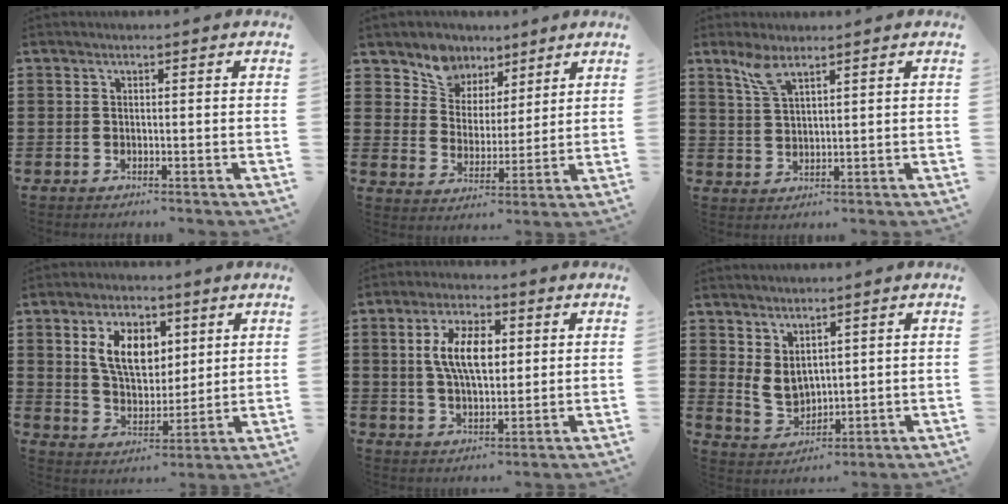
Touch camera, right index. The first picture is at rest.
{"total": 7.3, "force": [5.5, 4.9, -0.1], "torque": [-0.039, -0.032, 0.101]}
{"total": 4.2, "force": [2.9, 1.2, 2.9], "torque": [-0.066, 0.005, 0.051]}
{"total": 8.8, "force": [3.3, 5.5, 6.0], "torque": [-0.130, 0.016, 0.059]}
{"total": 8.4, "force": [1.8, 4.0, 7.1], "torque": [-0.146, 0.014, 0.031]}
{"total": 4.3, "force": [2.3, 2.9, 2.2], "torque": [-0.061, -0.003, 0.044]}